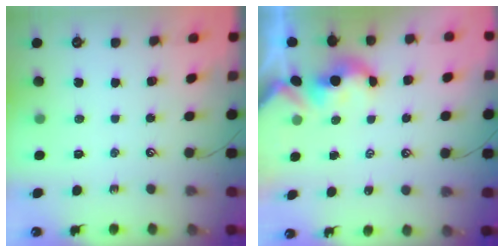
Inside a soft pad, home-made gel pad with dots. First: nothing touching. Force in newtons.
{"total": 1.5, "press": 1.5, "slide": 0.3}